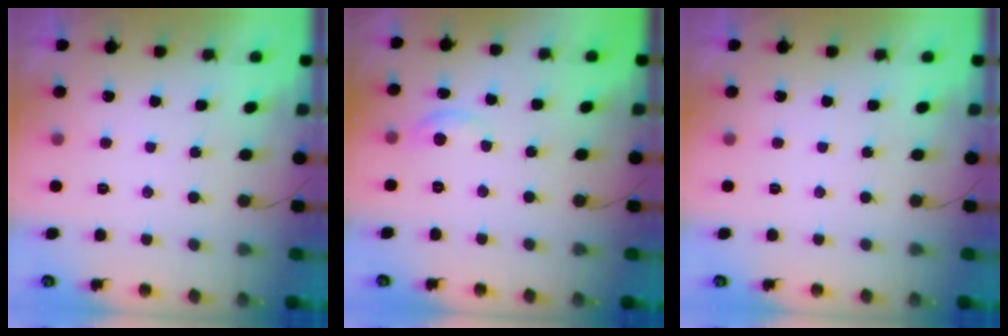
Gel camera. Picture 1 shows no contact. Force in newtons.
{"total": 3.3, "press": 3.2, "slide": 0.3}
{"total": 0.0}